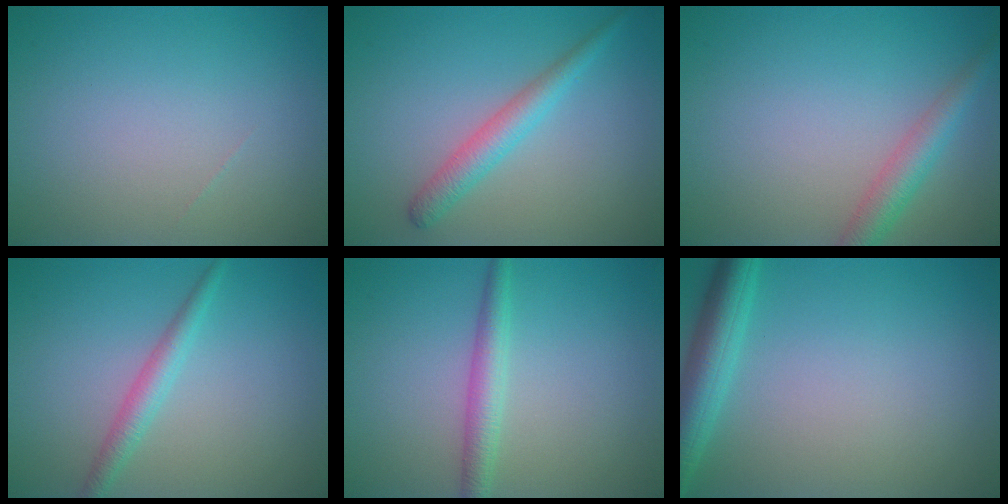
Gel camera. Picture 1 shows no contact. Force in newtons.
{"total": 2.7, "press": 2.7, "slide": 0.1}
{"total": 2.9, "press": 2.9, "slide": 0.2}
{"total": 2.0, "press": 2.0, "slide": 0.0}
{"total": 2.4, "press": 2.4, "slide": 0.0}
{"total": 4.2, "press": 4.2, "slide": 0.2}